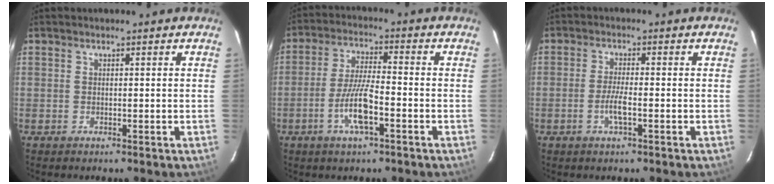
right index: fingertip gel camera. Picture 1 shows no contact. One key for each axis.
{"total": 7.8, "fx": -3.4, "fy": 1.2, "fz": 6.9, "tx": -0.139, "ty": 0.000, "tz": -0.063}
{"total": 3.4, "fx": -1.3, "fy": 0.3, "fz": 3.2, "tx": -0.062, "ty": -0.002, "tz": -0.025}